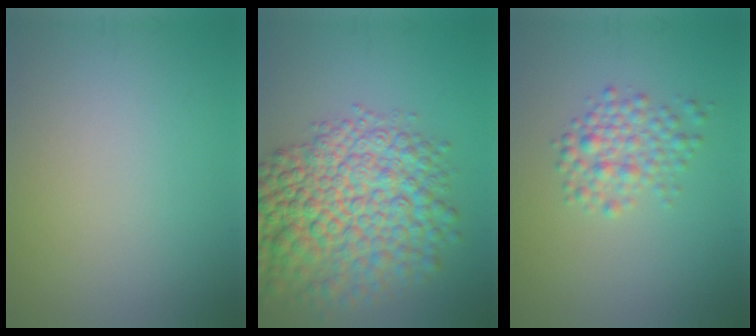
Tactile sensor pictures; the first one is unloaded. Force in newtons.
{"total": 10.9, "press": 10.9, "slide": 0.3}
{"total": 2.8, "press": 2.8, "slide": 0.1}